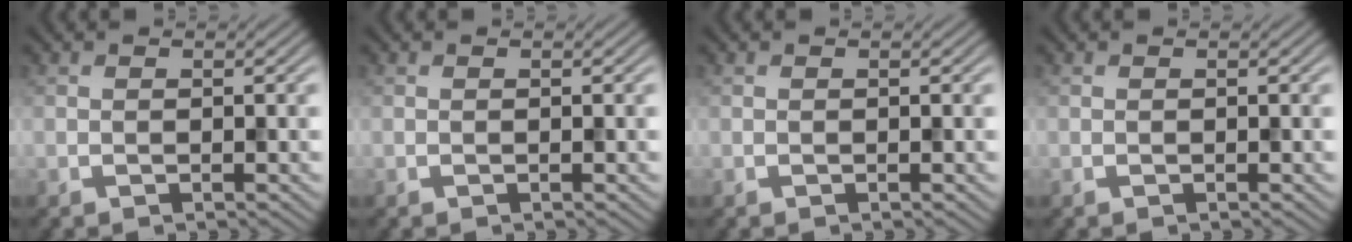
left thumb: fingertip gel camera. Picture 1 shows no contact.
{"total": 0.0}
{"total": 0.0}
{"total": 0.0}